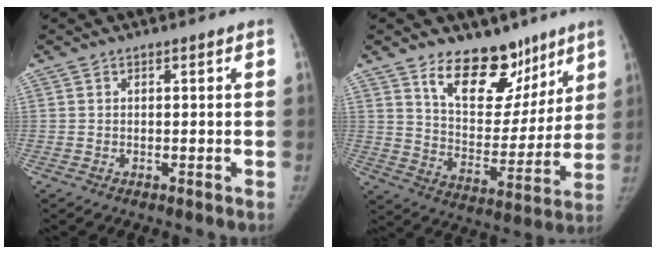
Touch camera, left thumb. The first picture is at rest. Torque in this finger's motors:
{"motor_torque": [1.68, 0.44, 0.89, -1.30, 0.33]}